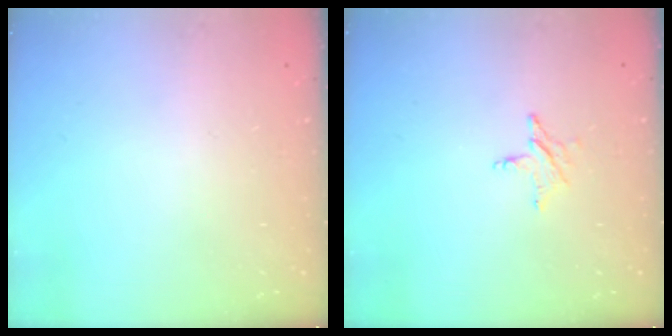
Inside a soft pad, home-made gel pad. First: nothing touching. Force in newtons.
{"total": 3.6, "press": 3.6, "slide": 0.4}